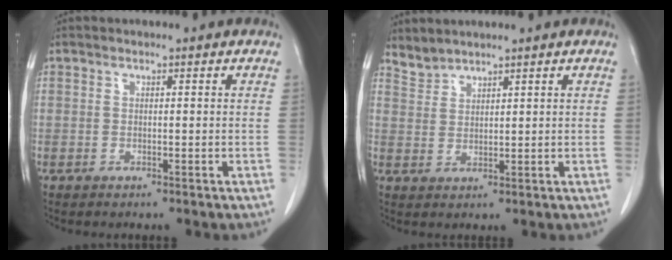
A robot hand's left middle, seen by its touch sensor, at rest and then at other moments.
{"total": 2.6, "force": [2.6, 0.2, -0.3], "torque": [0.001, 0.005, 0.058]}